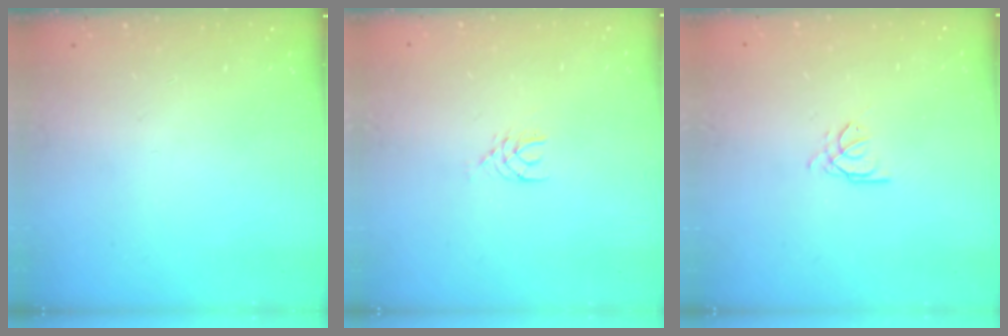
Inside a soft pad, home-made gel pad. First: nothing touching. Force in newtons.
{"total": 3.1, "press": 3.0, "slide": 0.4}
{"total": 0.7, "press": 0.6, "slide": 0.3}